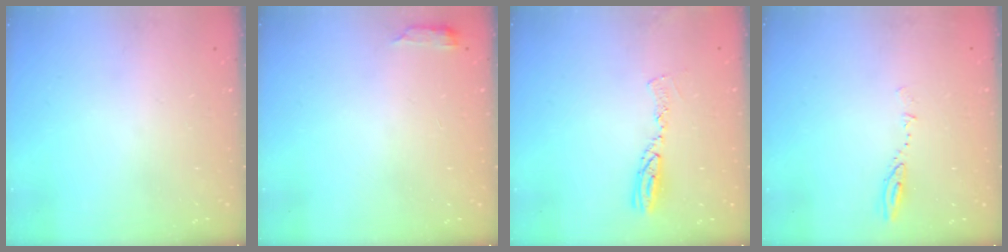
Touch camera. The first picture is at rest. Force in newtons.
{"total": 2.9, "press": 2.9, "slide": 0.5}
{"total": 7.2, "press": 7.1, "slide": 0.6}
{"total": 4.9, "press": 4.8, "slide": 0.6}